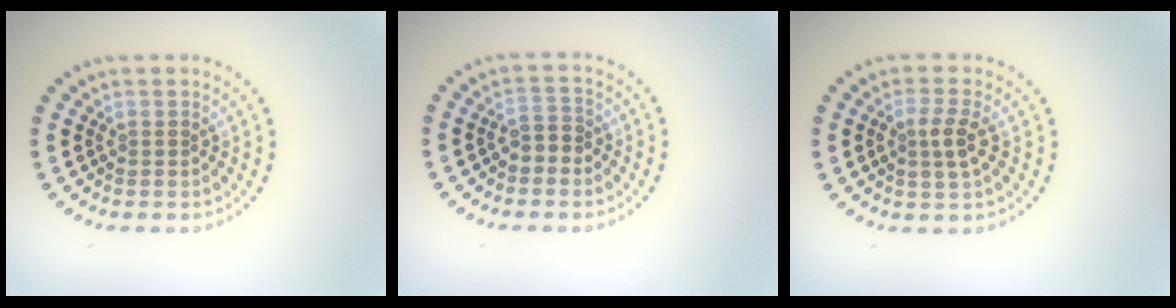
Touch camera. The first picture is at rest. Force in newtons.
{"total": 1.8, "press": 1.6, "slide": 0.7}
{"total": 2.2, "press": 2.1, "slide": 0.7}